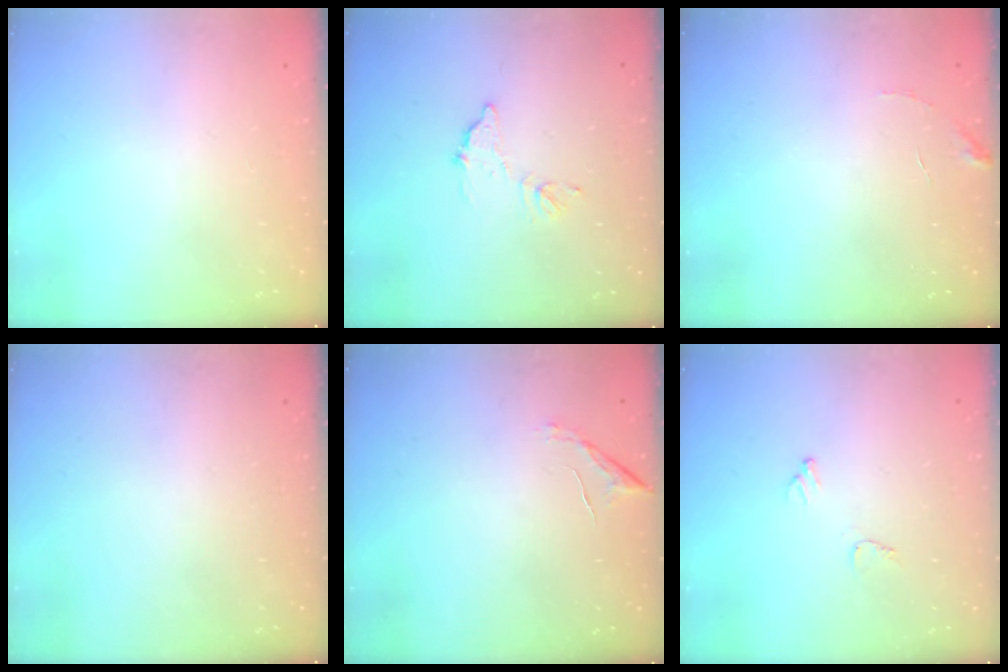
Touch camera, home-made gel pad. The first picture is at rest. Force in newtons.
{"total": 8.4, "press": 8.4, "slide": 0.4}
{"total": 5.7, "press": 5.7, "slide": 0.3}
{"total": 0.0}
{"total": 6.6, "press": 6.6, "slide": 0.4}
{"total": 6.1, "press": 6.1, "slide": 0.6}